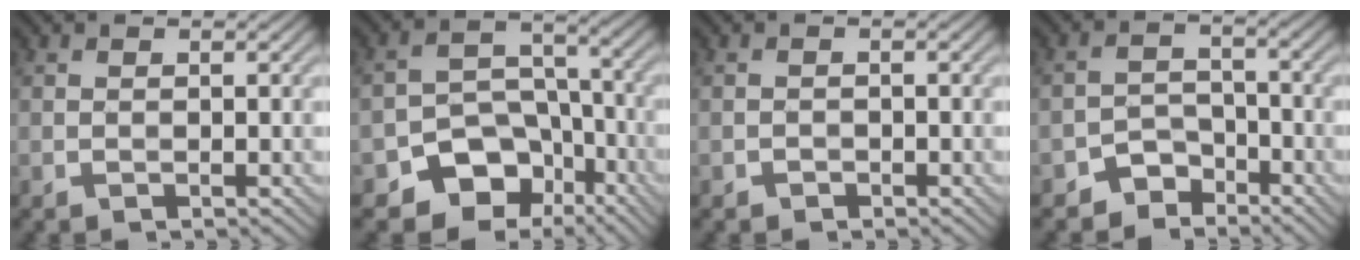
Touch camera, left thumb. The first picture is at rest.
{"total": 9.8, "force": [-5.7, 6.9, 3.9], "torque": [-0.052, -0.004, -0.099]}
{"total": 0.8, "force": [-0.6, 0.6, 0.2], "torque": [-0.001, -0.002, -0.011]}
{"total": 4.2, "force": [-3.3, 2.4, 0.8], "torque": [-0.005, 0.005, -0.068]}